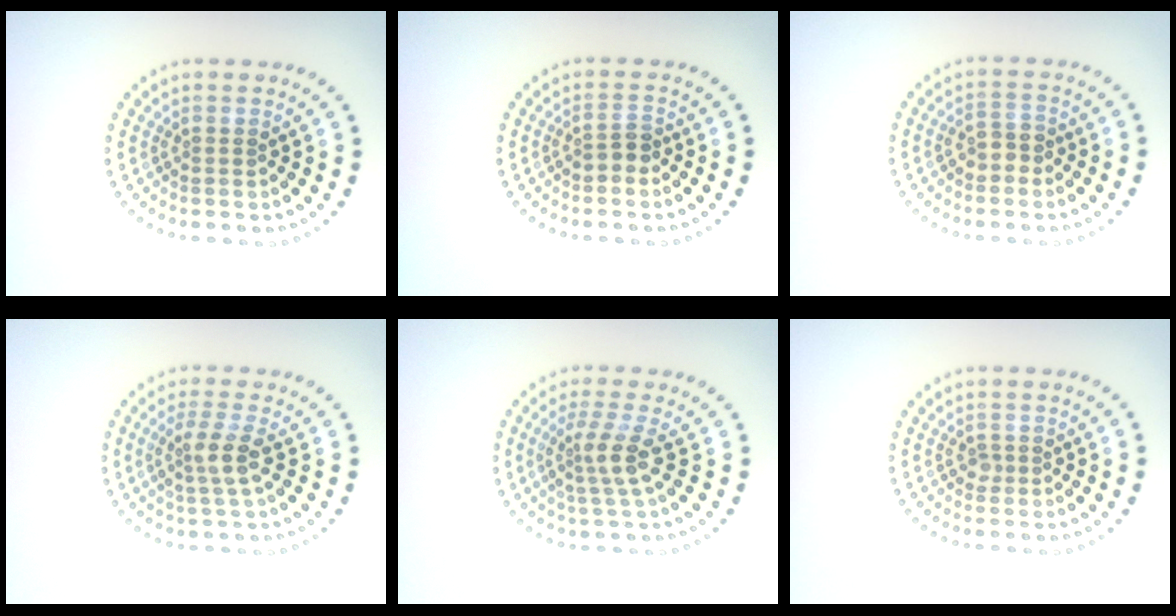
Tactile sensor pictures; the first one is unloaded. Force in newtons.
{"total": 1.7, "press": 1.5, "slide": 0.7}
{"total": 1.7, "press": 1.6, "slide": 0.7}
{"total": 2.6, "press": 2.3, "slide": 1.2}
{"total": 2.8, "press": 2.1, "slide": 1.8}
{"total": 0.8, "press": 0.6, "slide": 0.5}